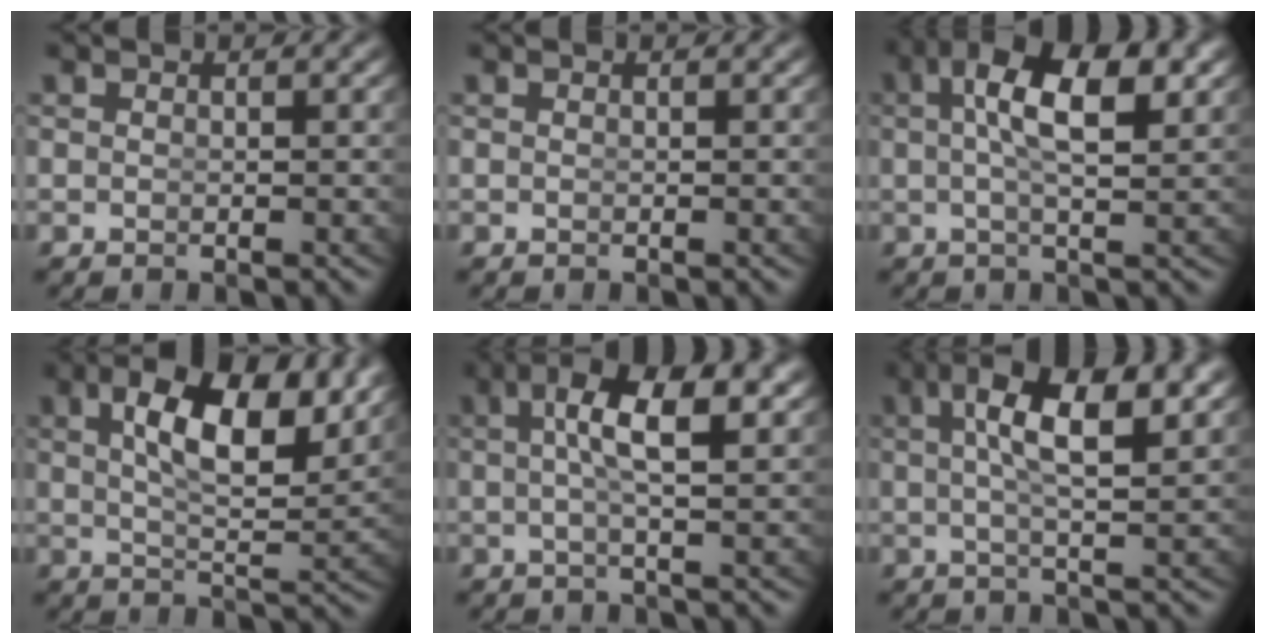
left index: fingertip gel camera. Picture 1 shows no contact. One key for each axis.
{"total": 0.0}
{"total": 7.5, "fx": 2.0, "fy": 2.5, "fz": 6.7, "tx": -0.104, "ty": 0.010, "tz": 0.026}
{"total": 7.9, "fx": 3.4, "fy": 2.3, "fz": 6.7, "tx": -0.098, "ty": 0.001, "tz": 0.052}
{"total": 6.0, "fx": 1.5, "fy": 1.3, "fz": 5.7, "tx": -0.099, "ty": 0.011, "tz": 0.021}
{"total": 7.1, "fx": 2.5, "fy": 1.7, "fz": 6.5, "tx": -0.105, "ty": 0.012, "tz": 0.036}